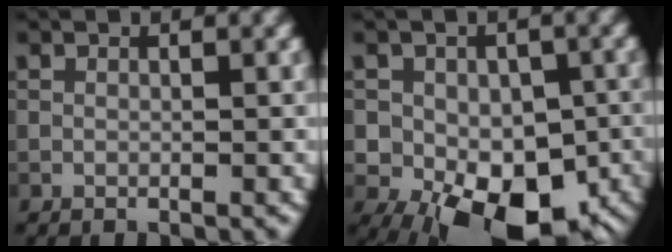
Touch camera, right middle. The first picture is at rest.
{"total": 11.7, "force": [-4.4, 7.5, 7.8], "torque": [-0.078, -0.010, -0.059]}